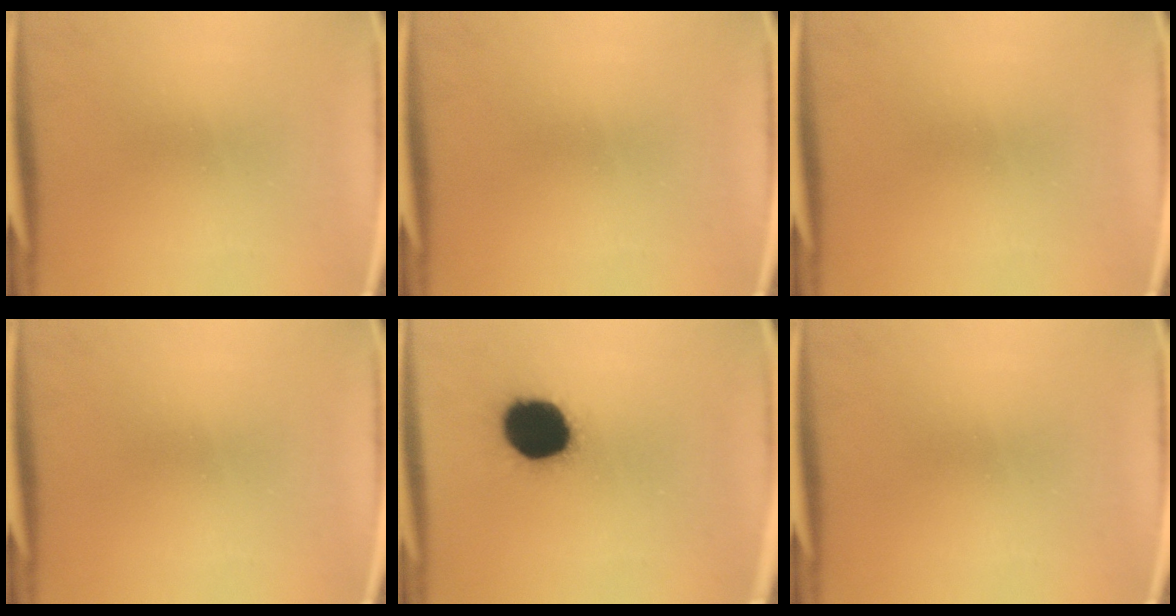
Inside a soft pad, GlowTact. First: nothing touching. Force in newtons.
{"total": 0.0}
{"total": 0.0}
{"total": 0.0}
{"total": 18.7}
{"total": 0.0}